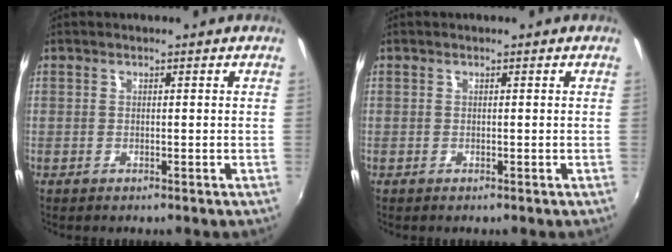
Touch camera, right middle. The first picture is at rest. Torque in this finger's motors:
{"motor_torque": [0.23, -0.69, 0.01, 0.00]}